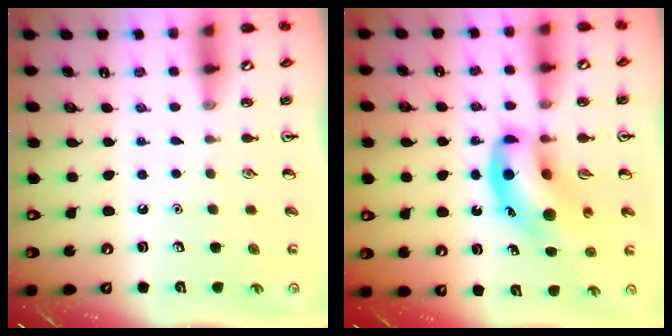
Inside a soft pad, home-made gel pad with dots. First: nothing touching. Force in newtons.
{"total": 12.9, "press": 12.4, "slide": 3.5}